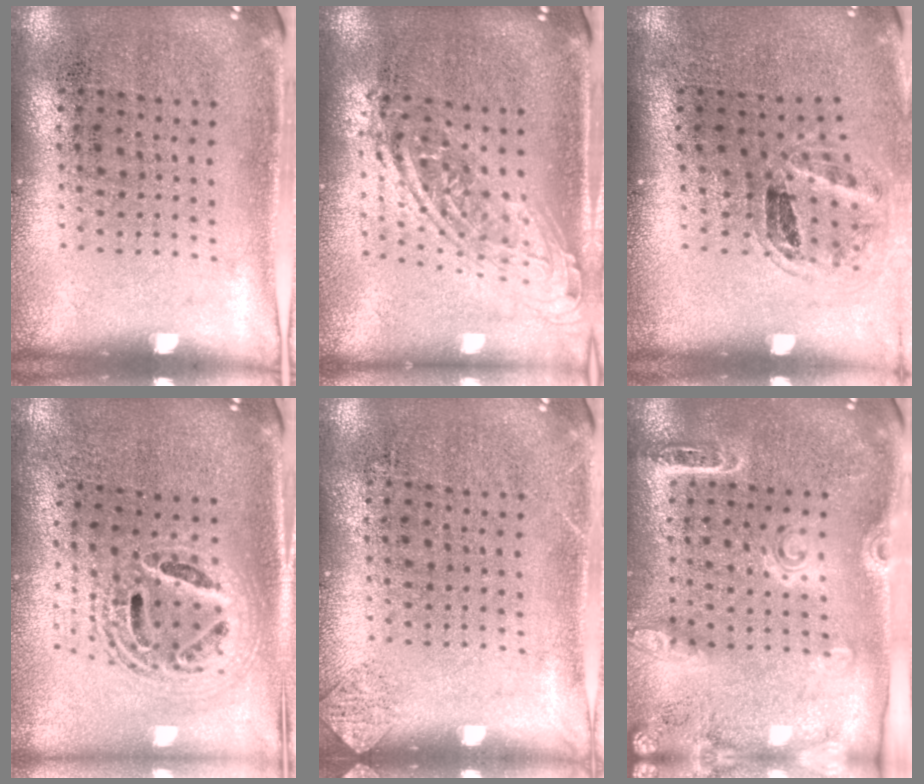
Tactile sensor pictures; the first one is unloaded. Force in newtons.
{"total": 1.9, "press": 1.4, "slide": 1.2}
{"total": 1.1, "press": 1.0, "slide": 0.5}
{"total": 2.0, "press": 1.6, "slide": 1.2}
{"total": 0.8, "press": 0.8, "slide": 0.1}
{"total": 1.8, "press": 1.7, "slide": 0.4}